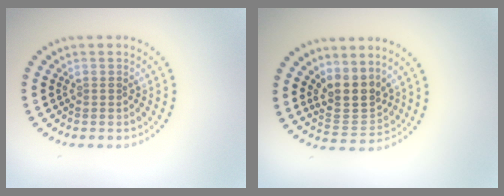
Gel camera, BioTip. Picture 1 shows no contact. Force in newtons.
{"total": 3.7, "press": 3.1, "slide": 2.0}